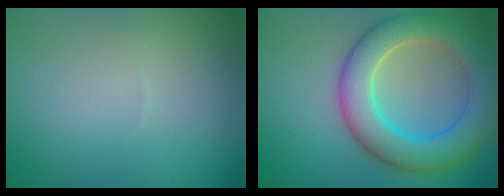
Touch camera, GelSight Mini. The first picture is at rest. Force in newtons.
{"total": 7.5, "press": 7.5, "slide": 0.7}